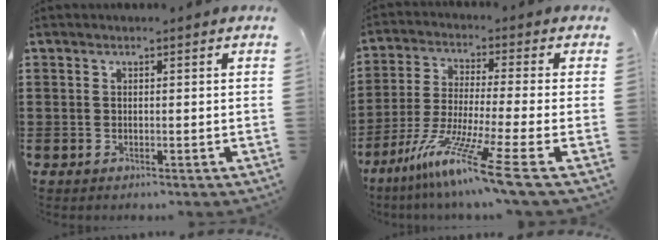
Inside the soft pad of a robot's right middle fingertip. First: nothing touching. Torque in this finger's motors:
{"motor_torque": [2.07, -0.07, 0.37, 0.21]}